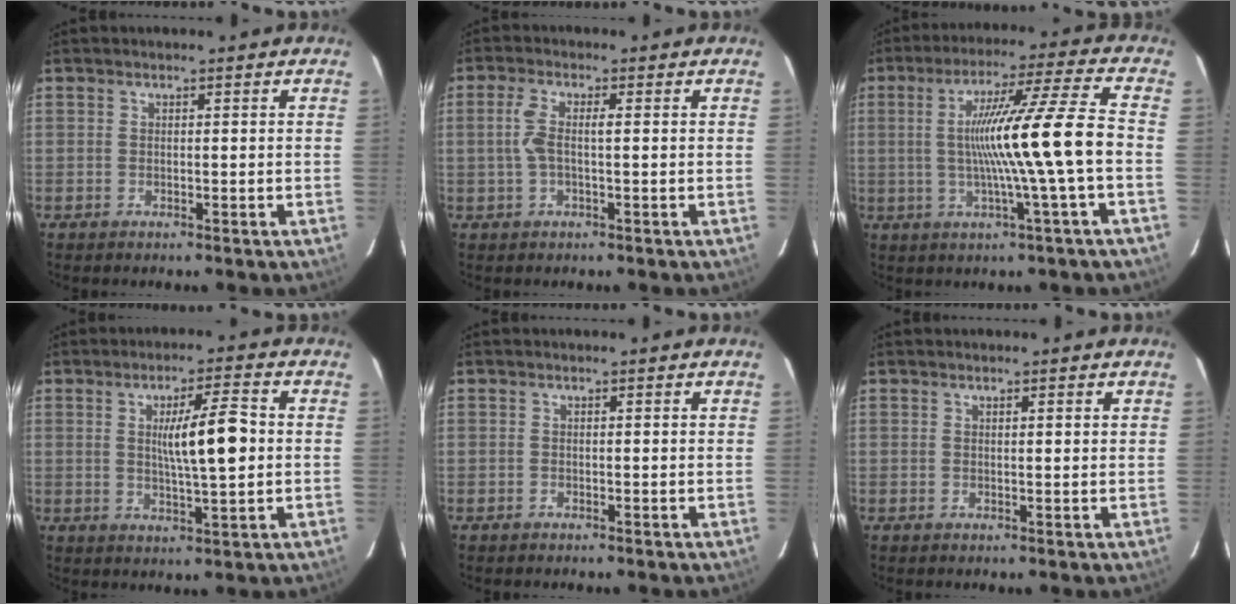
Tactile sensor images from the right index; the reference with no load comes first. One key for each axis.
{"total": 3.9, "fx": 0.2, "fy": 0.8, "fz": 3.8, "tx": -0.088, "ty": 0.011, "tz": 0.003}
{"total": 13.7, "fx": -1.2, "fy": -2.1, "fz": 13.5, "tx": -0.232, "ty": 0.006, "tz": -0.019}
{"total": 8.3, "fx": 0.7, "fy": 0.6, "fz": 8.2, "tx": -0.135, "ty": 0.003, "tz": 0.013}
{"total": 0.0}
{"total": 0.9, "fx": 0.6, "fy": 0.1, "fz": 0.7, "tx": -0.015, "ty": 0.004, "tz": 0.008}